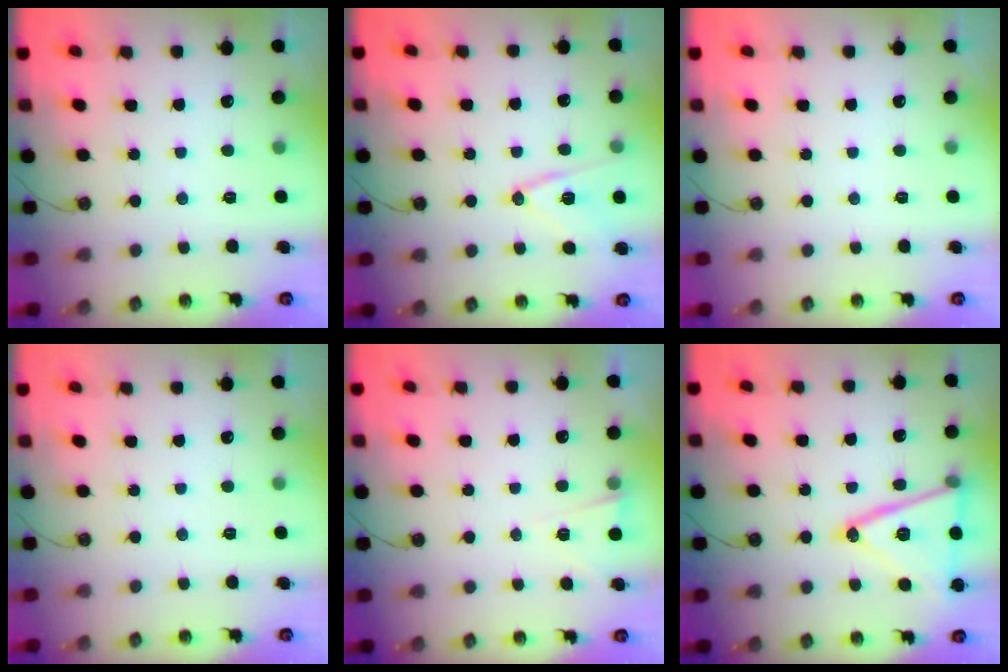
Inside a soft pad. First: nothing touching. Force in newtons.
{"total": 12.6, "press": 12.2, "slide": 3.2}
{"total": 0.0}
{"total": 0.0}
{"total": 3.0, "press": 2.8, "slide": 1.0}
{"total": 19.4, "press": 19.1, "slide": 3.3}